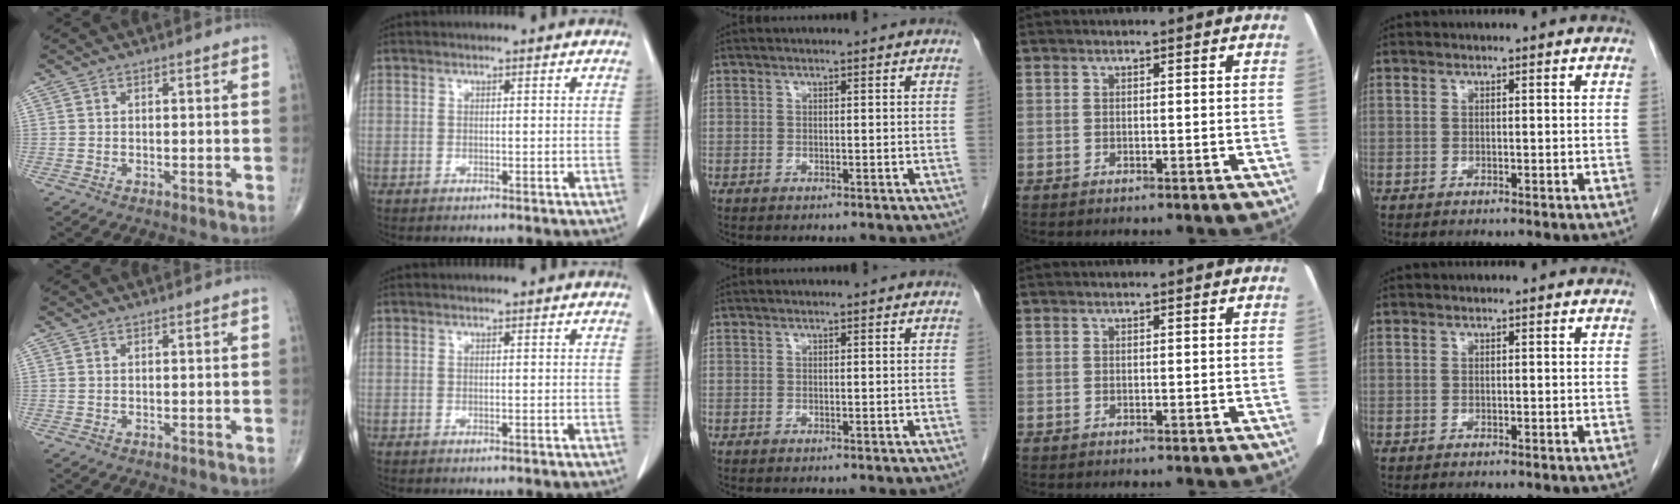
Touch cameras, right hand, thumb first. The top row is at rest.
{}